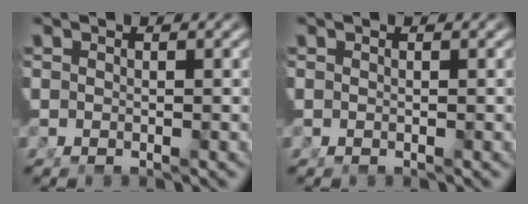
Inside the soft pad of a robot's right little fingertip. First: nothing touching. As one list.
[{"total": 0.0}]